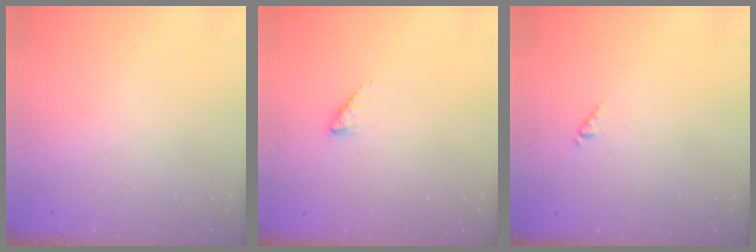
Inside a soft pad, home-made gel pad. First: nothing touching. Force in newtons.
{"total": 0.8, "press": 0.8, "slide": 0.1}
{"total": 2.6, "press": 2.6, "slide": 0.4}